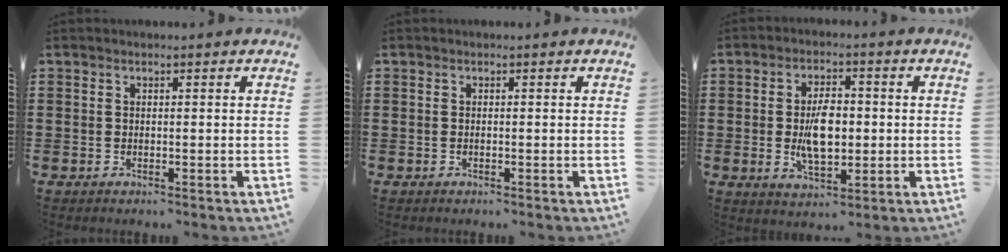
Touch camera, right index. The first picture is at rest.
{"total": 0.0}
{"total": 7.1, "force": [-0.2, 3.6, 6.2], "torque": [-0.112, -0.002, -0.010]}